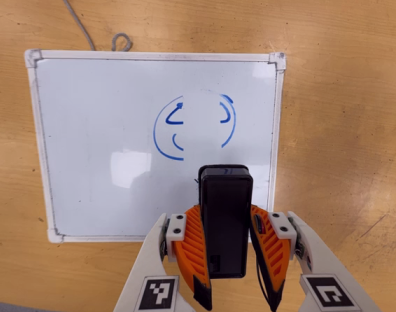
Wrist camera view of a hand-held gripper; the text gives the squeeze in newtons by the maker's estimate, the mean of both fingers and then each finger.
{"total": 5.3, "left": 4.1, "right": 6.4}